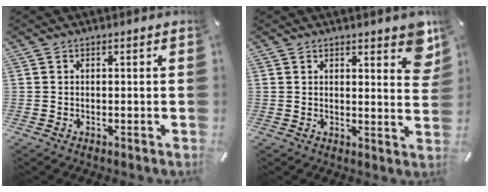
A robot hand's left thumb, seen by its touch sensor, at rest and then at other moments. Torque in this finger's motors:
{"motor_torque": [0.28, -0.36, 0.20, -0.14, 0.02]}